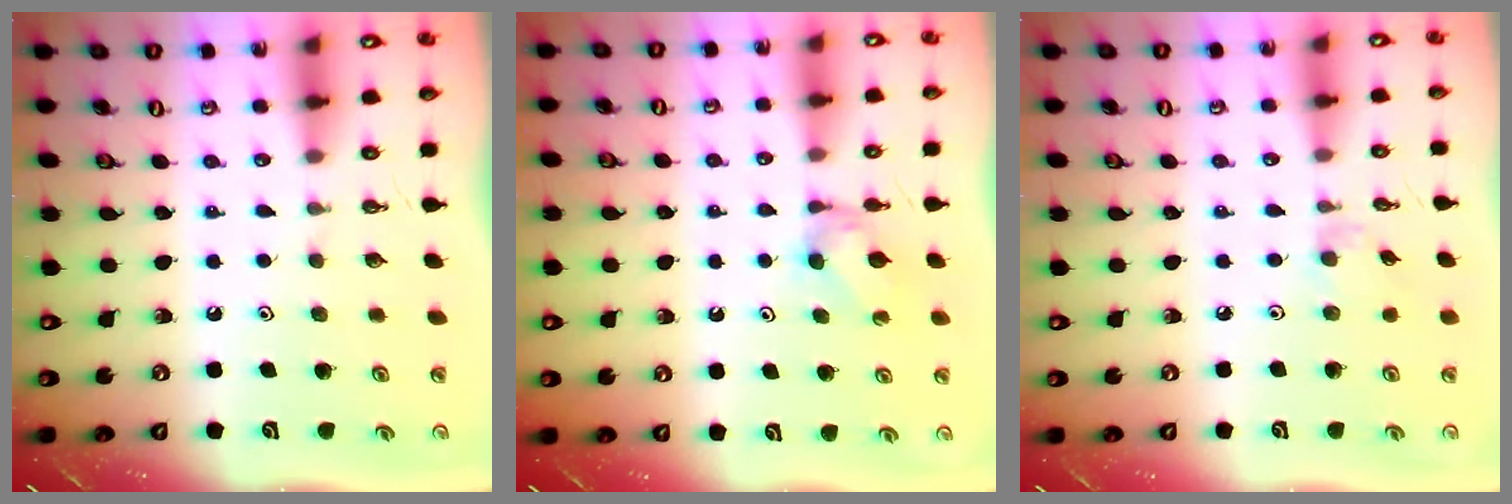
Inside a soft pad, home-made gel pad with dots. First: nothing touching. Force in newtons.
{"total": 3.9, "press": 3.8, "slide": 0.7}
{"total": 3.0, "press": 3.0, "slide": 0.5}